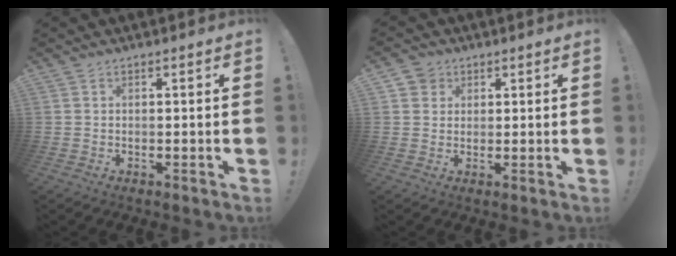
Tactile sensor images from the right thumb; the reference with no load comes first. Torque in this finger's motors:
{"motor_torque": [0.63, 0.54, 0.30, -0.14, -0.06]}